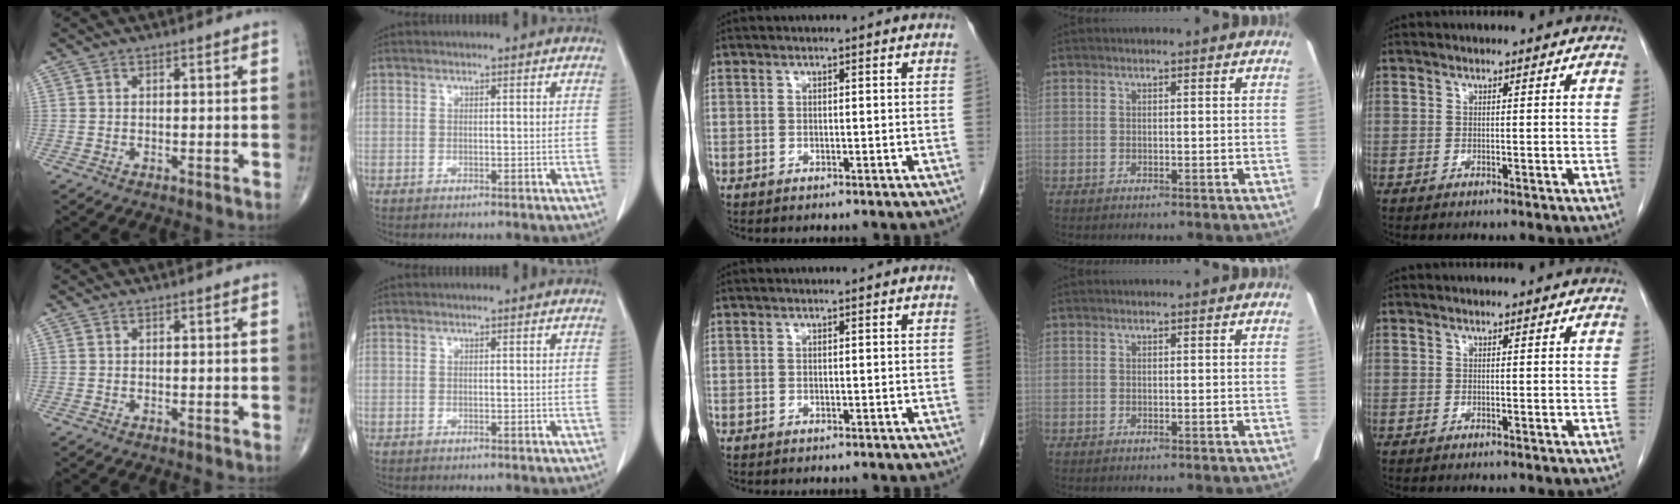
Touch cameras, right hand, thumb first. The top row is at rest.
{}